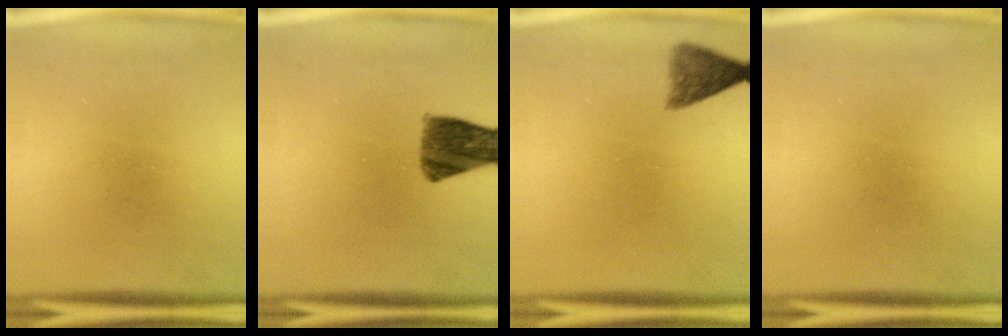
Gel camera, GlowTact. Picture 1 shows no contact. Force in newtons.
{"total": 9.2}
{"total": 3.6}
{"total": 0.0}